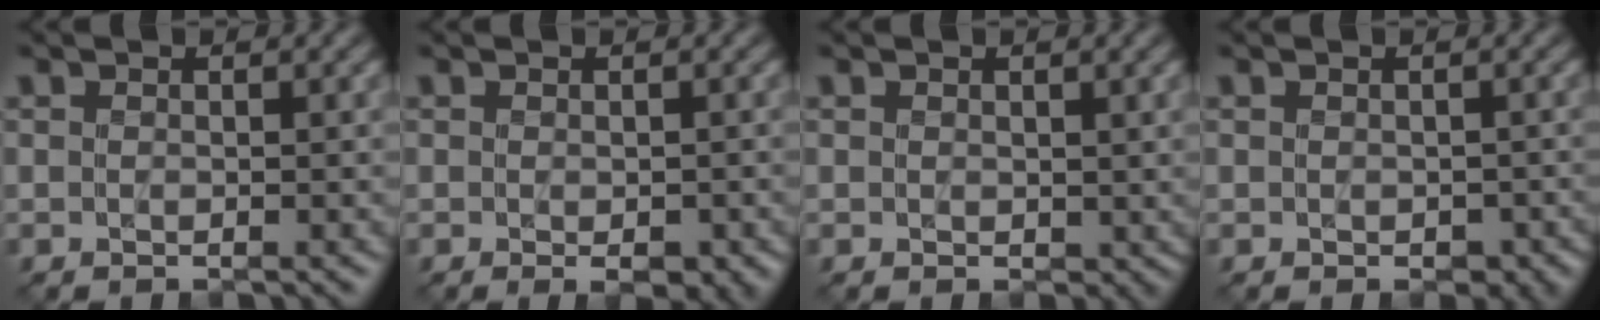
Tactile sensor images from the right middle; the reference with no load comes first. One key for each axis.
{"total": 2.8, "fx": -1.0, "fy": 1.3, "fz": 2.3, "tx": -0.030, "ty": -0.010, "tz": -0.006}
{"total": 1.1, "fx": 0.6, "fy": 0.7, "fz": 0.5, "tx": -0.008, "ty": -0.001, "tz": 0.013}
{"total": 1.7, "fx": -0.4, "fy": 1.2, "fz": 1.2, "tx": -0.019, "ty": -0.009, "tz": 0.000}